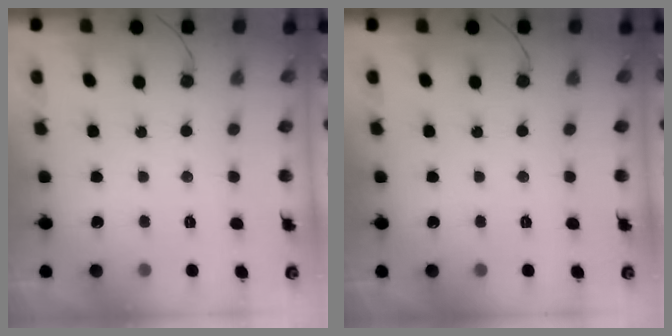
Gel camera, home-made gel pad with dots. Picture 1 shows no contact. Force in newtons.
{"total": 0.0}